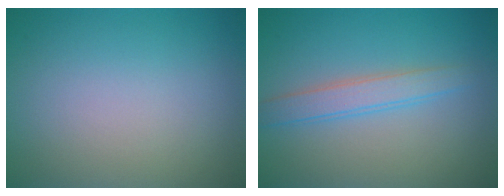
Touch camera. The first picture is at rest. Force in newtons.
{"total": 2.5, "press": 2.5, "slide": 0.0}